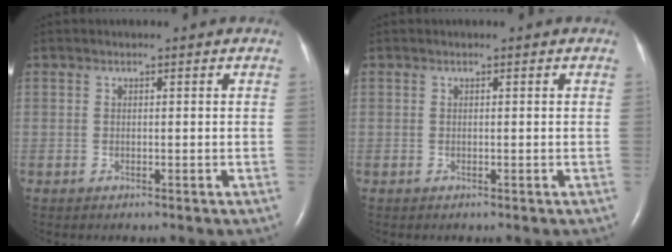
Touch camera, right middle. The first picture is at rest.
{"total": 0.0}